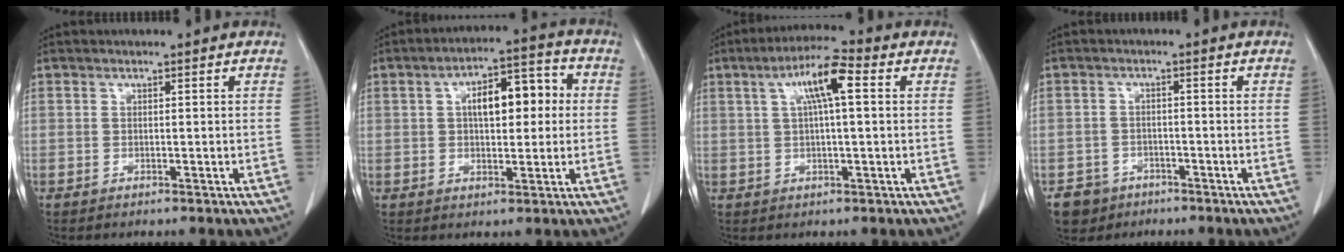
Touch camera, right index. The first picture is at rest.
{"total": 9.5, "force": [1.5, 4.1, 8.4], "torque": [-0.127, 0.035, 0.024]}
{"total": 7.8, "force": [2.4, 1.1, 7.4], "torque": [-0.134, 0.024, 0.041]}
{"total": 4.9, "force": [-2.9, 3.9, 0.1], "torque": [0.003, 0.009, -0.045]}